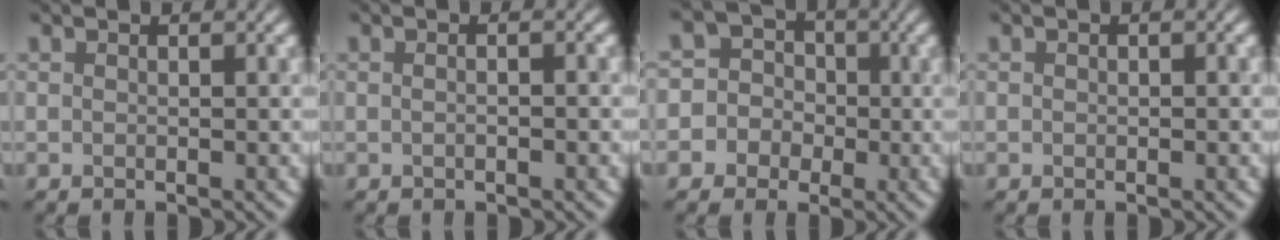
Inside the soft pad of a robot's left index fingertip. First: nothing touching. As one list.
[{"total": 2.8, "force": [0.7, 1.5, 2.3], "torque": [-0.010, 0.024, -0.021]}, {"total": 7.3, "force": [-1.1, 7.1, 1.3], "torque": [-0.031, 0.028, -0.061]}, {"total": 0.6, "force": [0.0, 0.3, 0.5], "torque": [-0.007, 0.000, -0.001]}]